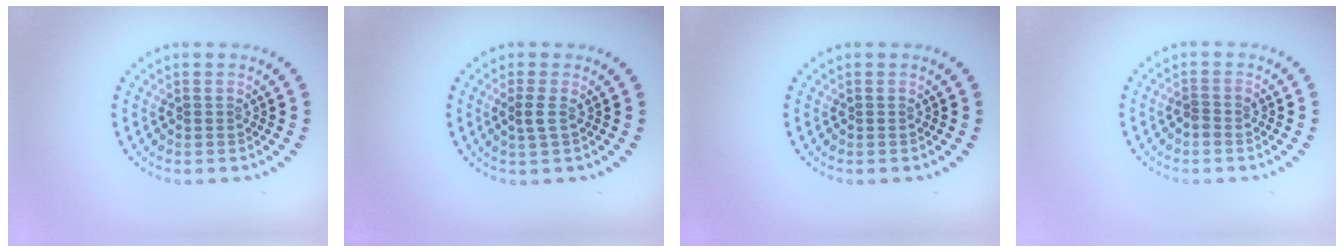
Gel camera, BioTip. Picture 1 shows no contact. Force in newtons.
{"total": 1.2, "press": 1.0, "slide": 0.6}
{"total": 0.0}
{"total": 0.9, "press": 0.8, "slide": 0.5}